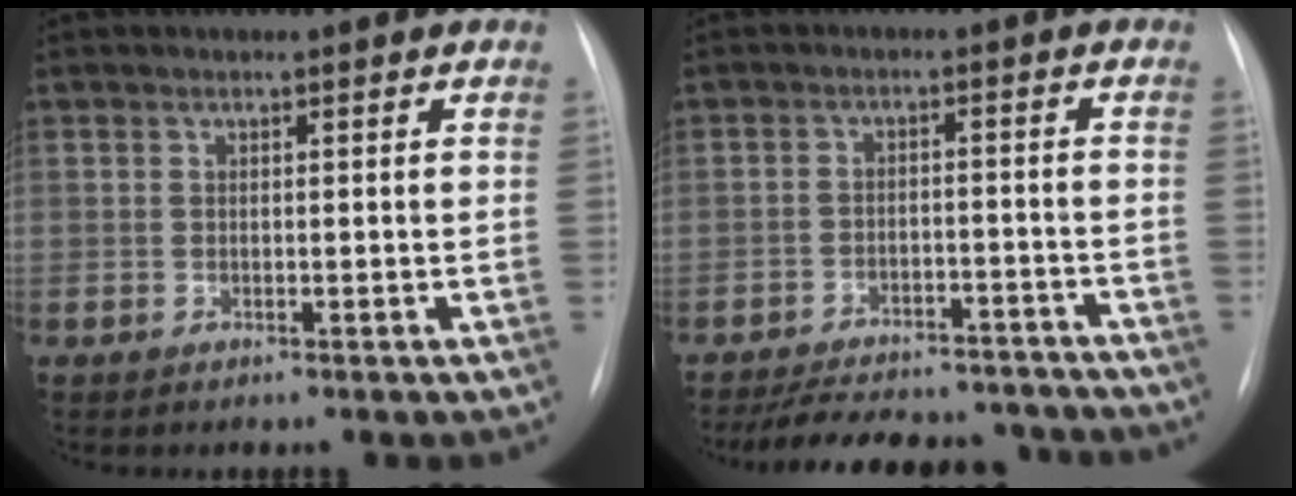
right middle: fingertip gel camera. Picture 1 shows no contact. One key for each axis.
{"total": 16.2, "fx": -14.7, "fy": 4.6, "fz": 5.1, "tx": -0.105, "ty": 0.004, "tz": -0.198}